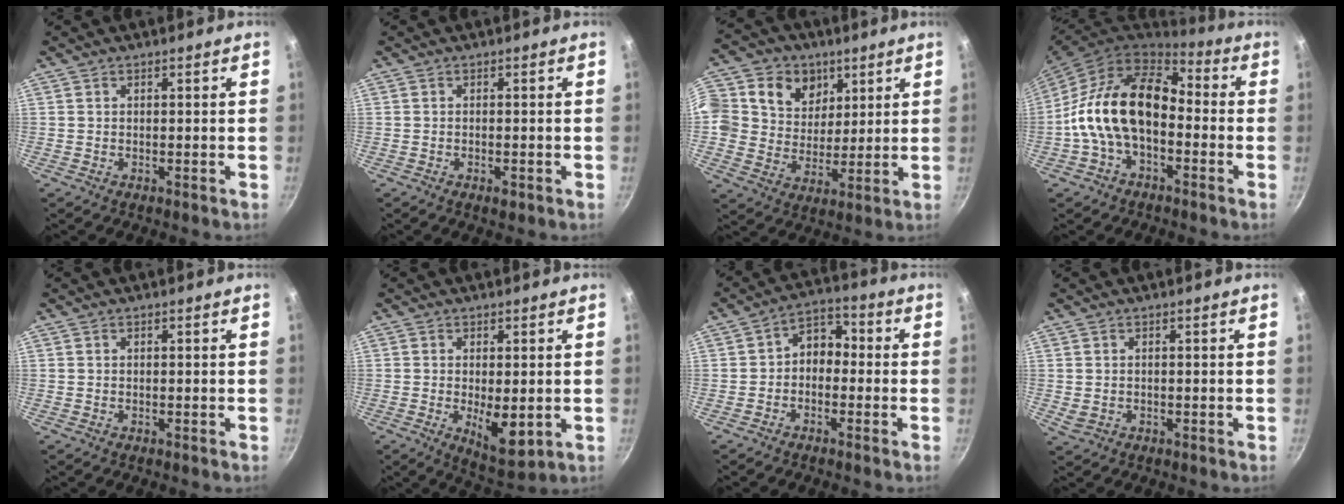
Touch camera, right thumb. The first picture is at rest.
{"total": 1.5, "force": [-0.8, 0.7, 1.2], "torque": [-0.023, 0.001, -0.012]}
{"total": 17.3, "force": [5.9, 14.8, 6.7], "torque": [-0.125, 0.000, 0.098]}
{"total": 16.9, "force": [-2.1, 10.7, 12.9], "torque": [-0.212, 0.046, -0.054]}
{"total": 0.0}
{"total": 7.9, "force": [-1.0, 3.3, 7.1], "torque": [-0.096, -0.016, -0.001]}
{"total": 6.1, "force": [-0.9, 4.6, 3.9], "torque": [-0.030, 0.029, -0.031]}
{"total": 1.7, "force": [-0.2, 1.4, 1.0], "torque": [-0.018, -0.001, 0.002]}